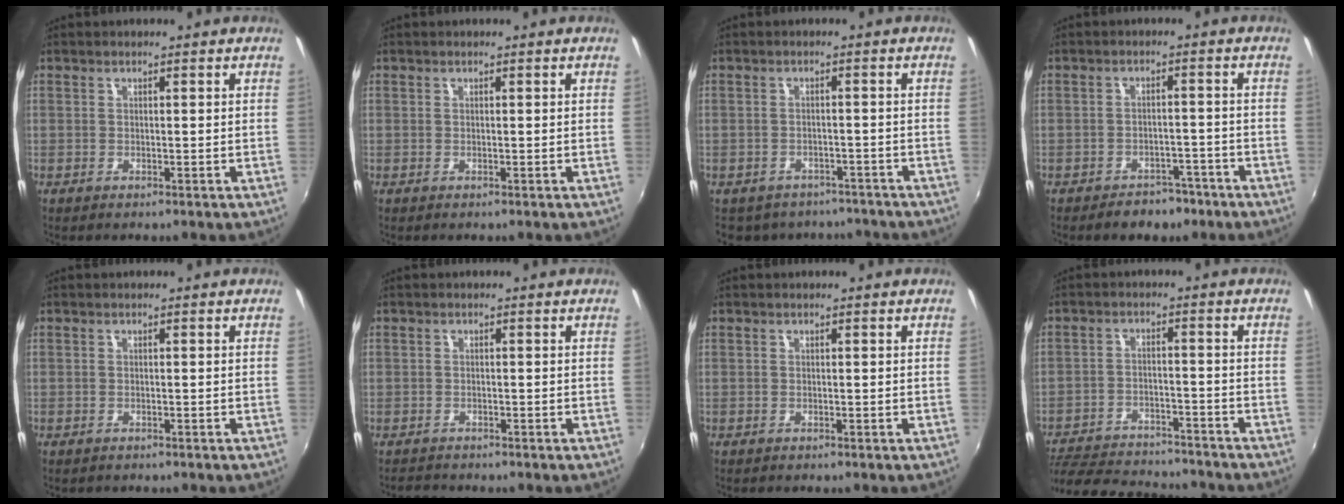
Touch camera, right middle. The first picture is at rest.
{"total": 0.0}
{"total": 9.4, "force": [-7.8, 4.6, 2.5], "torque": [-0.060, -0.001, -0.097]}
{"total": 6.1, "force": [-4.7, 3.4, 1.9], "torque": [-0.045, 0.014, -0.053]}
{"total": 0.5, "force": [-0.5, 0.2, 0.1], "torque": [-0.005, 0.000, -0.005]}
{"total": 2.1, "force": [-1.8, 1.2, 0.0], "torque": [-0.002, 0.009, -0.028]}
{"total": 0.0}
{"total": 17.9, "force": [-15.4, 6.2, 6.7], "torque": [-0.163, 0.002, -0.221]}